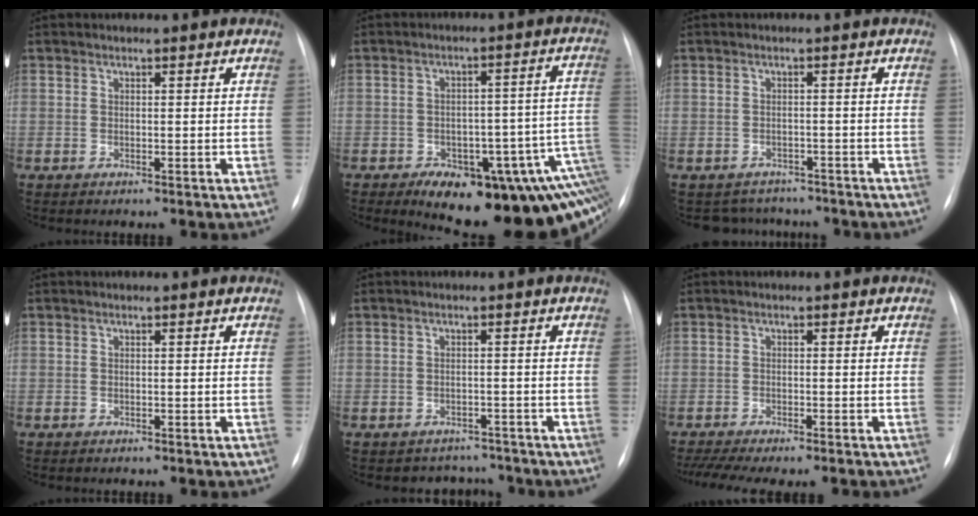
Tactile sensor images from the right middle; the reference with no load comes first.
{"total": 19.3, "force": [-9.3, 7.3, 15.3], "torque": [-0.114, 0.043, -0.111]}
{"total": 5.0, "force": [-4.4, 2.2, -0.3], "torque": [0.005, 0.013, -0.056]}
{"total": 0.0}
{"total": 3.7, "force": [-3.2, 1.8, -0.6], "torque": [0.008, 0.020, -0.042]}
{"total": 10.0, "force": [-8.2, 1.9, 5.3], "torque": [-0.082, 0.002, -0.121]}